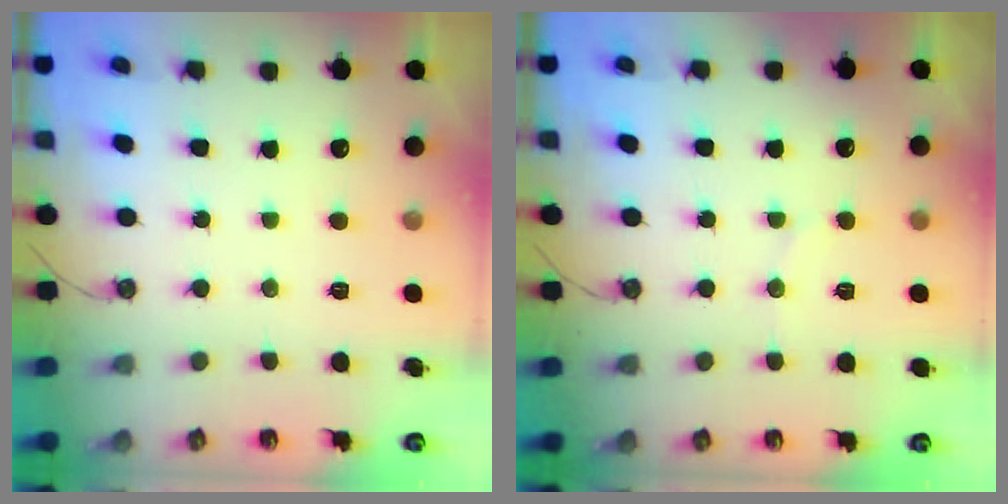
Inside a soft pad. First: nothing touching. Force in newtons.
{"total": 3.1, "press": 2.9, "slide": 1.0}